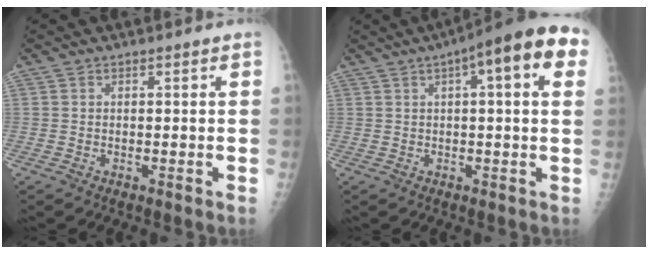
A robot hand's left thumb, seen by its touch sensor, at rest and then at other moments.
{"total": 15.7, "force": [5.7, 4.2, 14.0], "torque": [-0.183, 0.024, 0.068]}